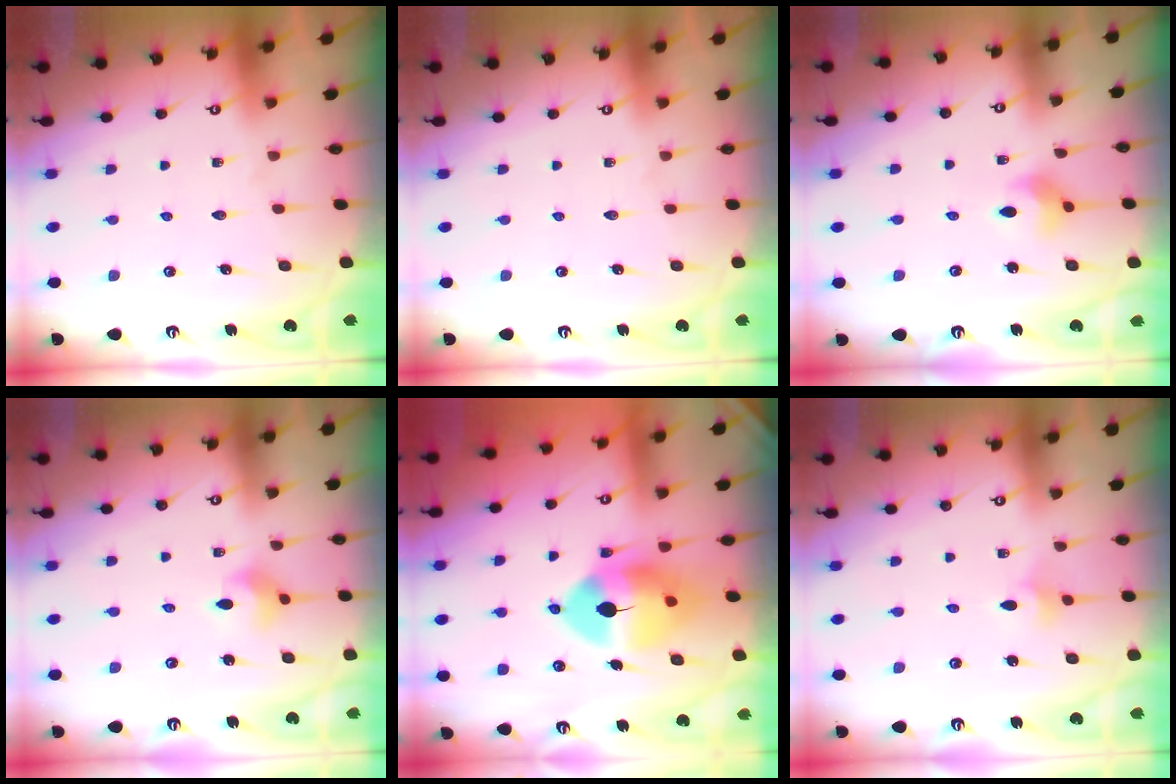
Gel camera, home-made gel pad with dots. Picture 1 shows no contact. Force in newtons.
{"total": 0.0}
{"total": 4.5, "press": 4.4, "slide": 0.6}
{"total": 4.6, "press": 4.5, "slide": 0.7}
{"total": 13.1, "press": 13.0, "slide": 1.9}
{"total": 3.4, "press": 3.3, "slide": 0.7}